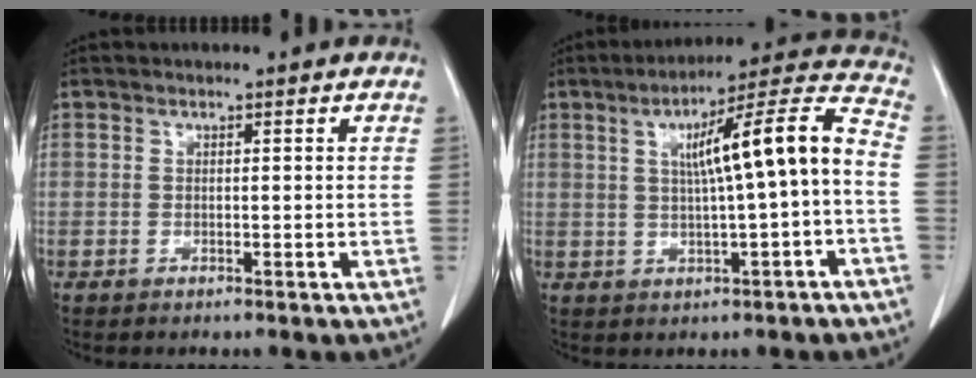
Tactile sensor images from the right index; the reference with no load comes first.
{"total": 12.5, "force": [0.3, 0.5, 12.5], "torque": [-0.181, 0.032, 0.005]}